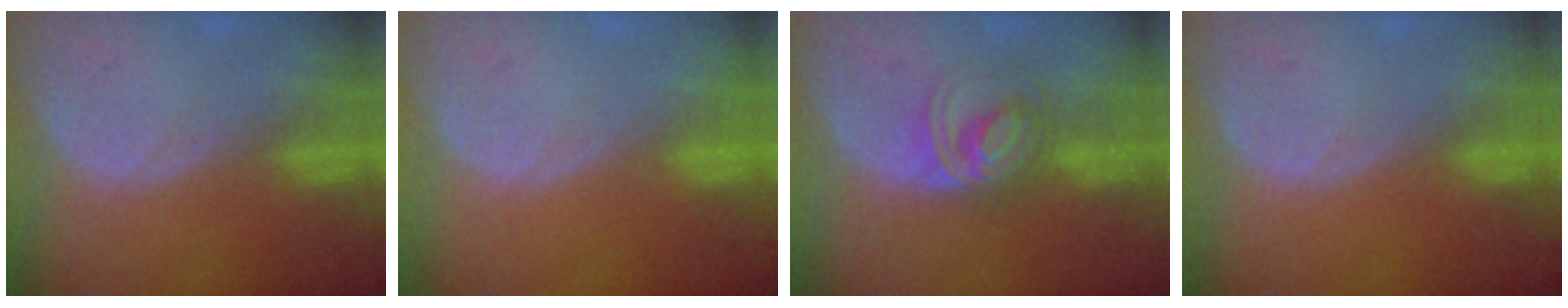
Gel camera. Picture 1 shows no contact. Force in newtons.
{"total": 0.0}
{"total": 6.4, "press": 5.8, "slide": 2.8}
{"total": 0.0}